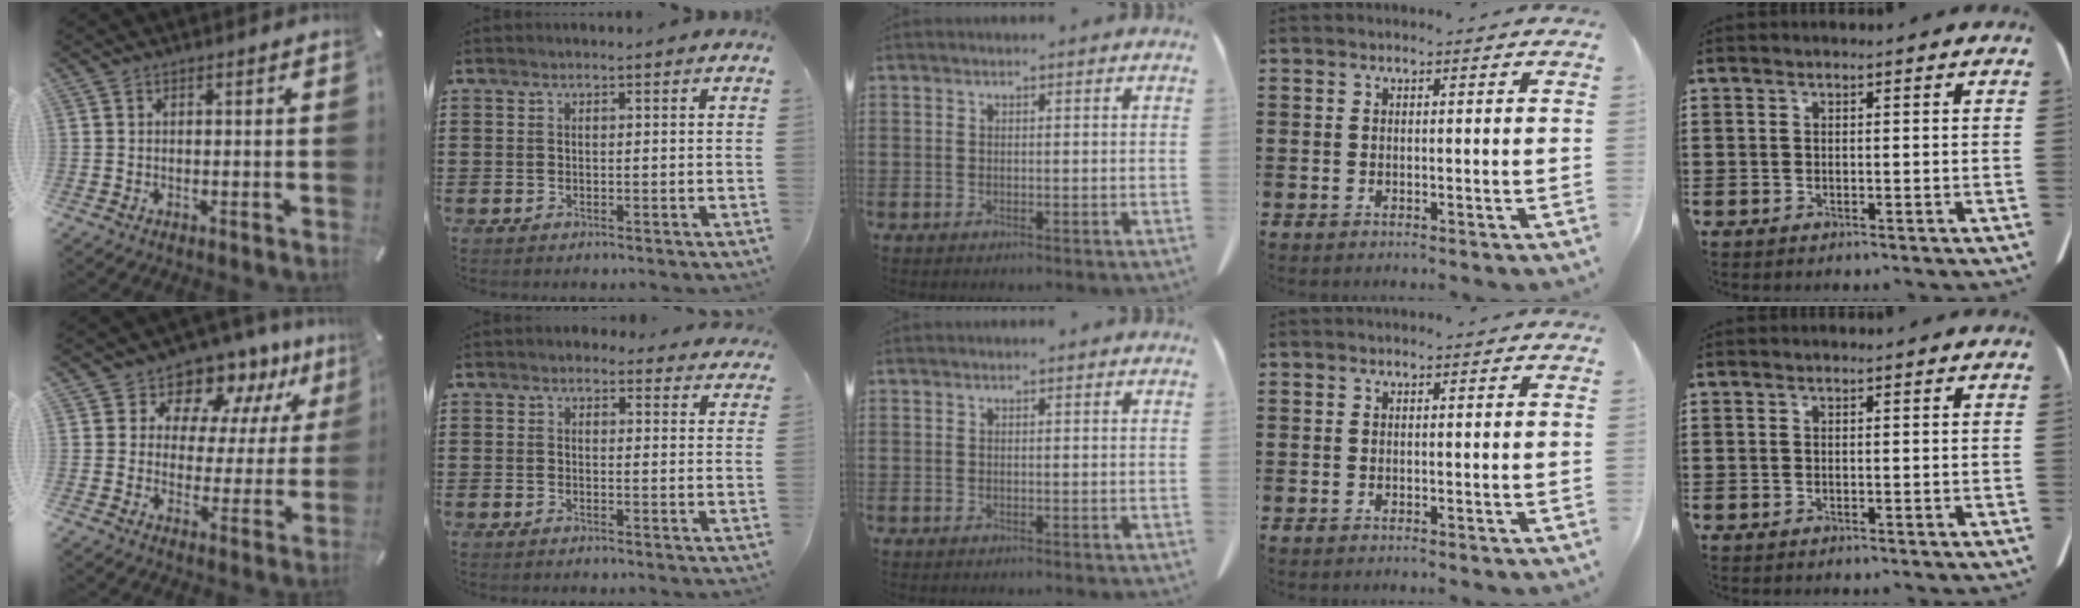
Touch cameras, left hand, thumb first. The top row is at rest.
{"thumb": {"total": 10.7, "force": [8.6, 6.2, 1.7], "torque": [-0.025, -0.086, 0.154]}, "index": {"total": 2.3, "force": [2.1, 0.8, 0.3], "torque": [-0.005, -0.004, 0.037]}}